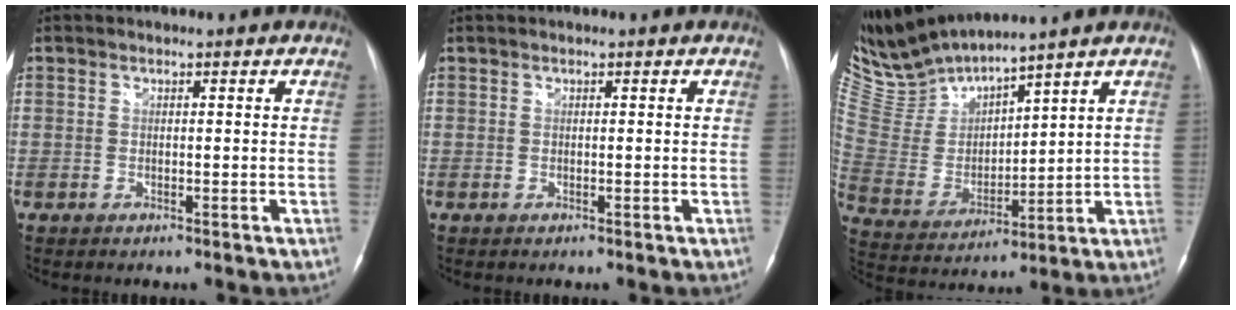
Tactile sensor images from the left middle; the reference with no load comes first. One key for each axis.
{"total": 0.0}
{"total": 9.9, "fx": 9.7, "fy": -0.5, "fz": 1.6, "tx": -0.065, "ty": -0.004, "tz": 0.219}